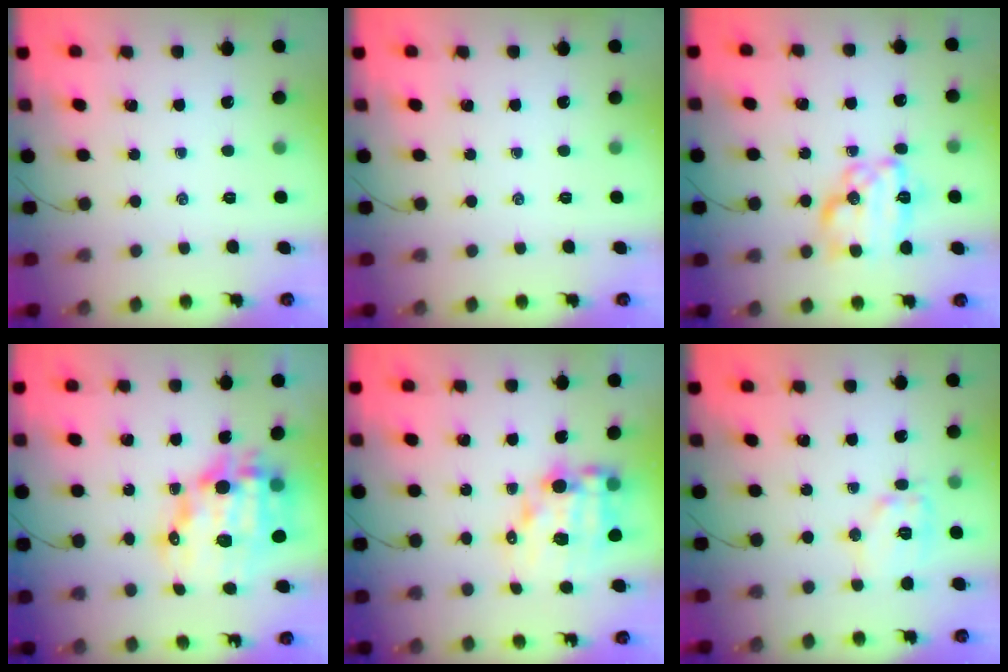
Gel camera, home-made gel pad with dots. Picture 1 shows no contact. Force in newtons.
{"total": 0.0}
{"total": 14.7, "press": 14.7, "slide": 1.0}
{"total": 17.9, "press": 17.4, "slide": 4.1}
{"total": 11.7, "press": 11.3, "slide": 2.9}
{"total": 10.3, "press": 10.3, "slide": 0.3}